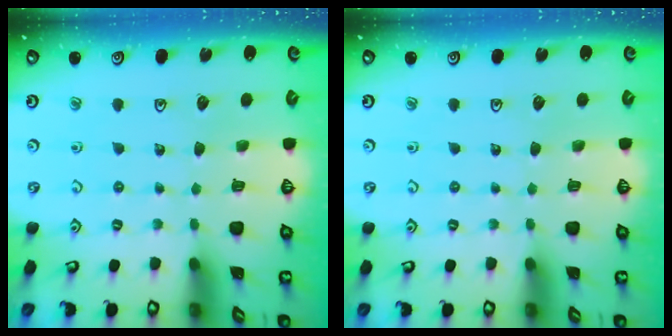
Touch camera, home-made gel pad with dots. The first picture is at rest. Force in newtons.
{"total": 0.0}